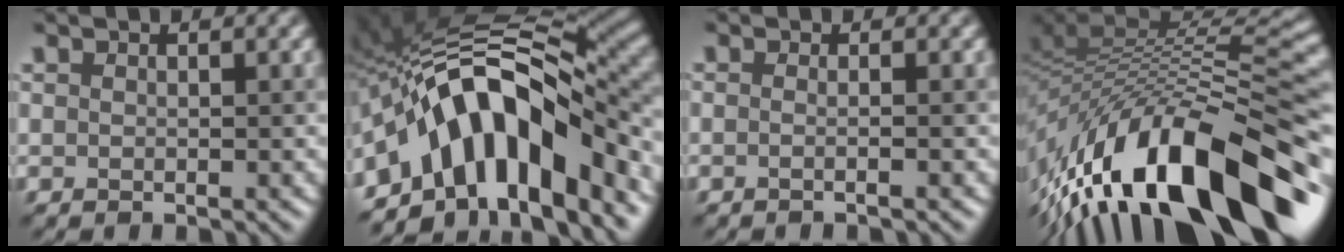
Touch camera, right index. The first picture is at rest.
{"total": 13.6, "force": [-4.4, 6.9, 10.8], "torque": [-0.156, 0.016, -0.089]}
{"total": 2.3, "force": [0.2, 1.2, 2.0], "torque": [0.001, -0.007, -0.029]}
{"total": 16.9, "force": [-7.6, 6.4, 13.7], "torque": [-0.226, 0.003, -0.125]}